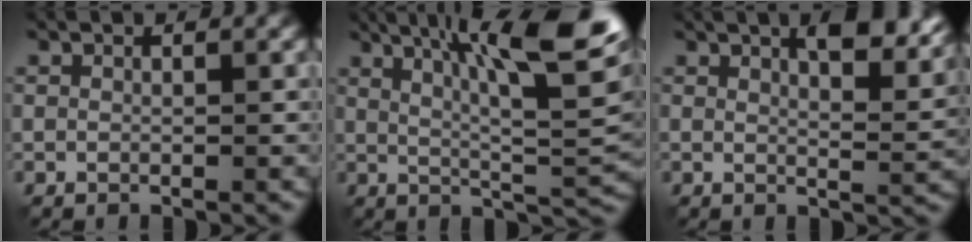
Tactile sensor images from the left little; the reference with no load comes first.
{"total": 12.6, "force": [5.1, 2.3, 11.3], "torque": [-0.172, 0.015, 0.085]}
{"total": 5.7, "force": [3.2, 1.7, 4.3], "torque": [-0.055, 0.001, 0.047]}